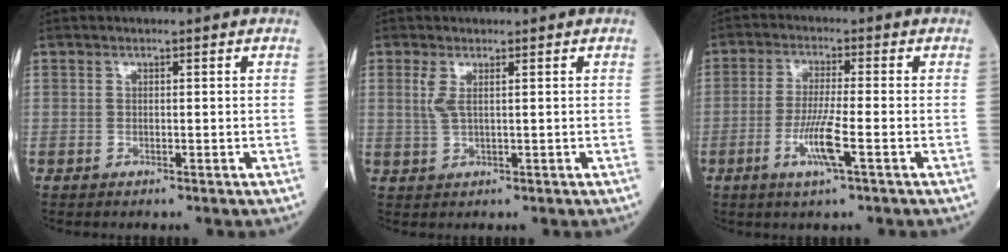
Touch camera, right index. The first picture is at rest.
{"total": 2.3, "force": [0.8, 0.4, 2.1], "torque": [-0.058, 0.001, 0.021]}
{"total": 6.3, "force": [-2.4, -0.2, 5.8], "torque": [-0.114, -0.013, -0.048]}